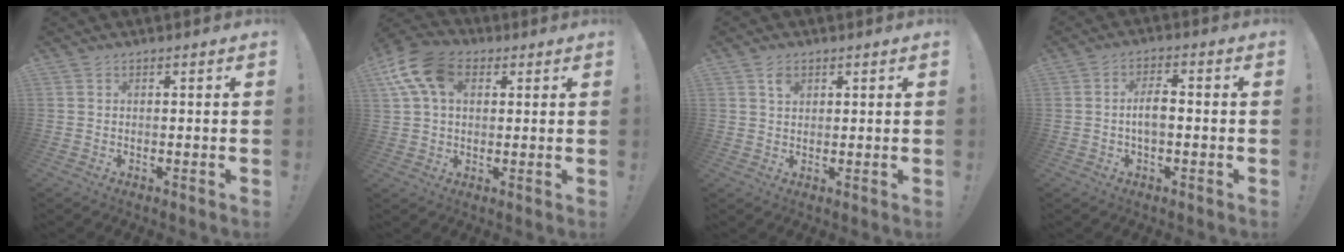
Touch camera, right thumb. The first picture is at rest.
{"total": 13.5, "force": [4.9, 8.8, 9.0], "torque": [-0.168, -0.004, 0.095]}
{"total": 3.0, "force": [1.6, 2.1, 1.5], "torque": [-0.003, -0.010, 0.023]}
{"total": 5.6, "force": [-0.8, 2.3, 5.0], "torque": [-0.103, 0.005, -0.018]}